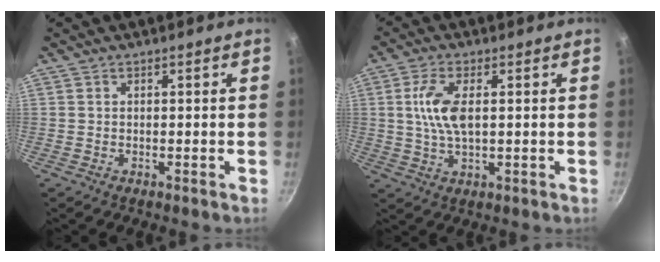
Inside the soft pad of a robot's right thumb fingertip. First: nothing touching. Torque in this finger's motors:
{"motor_torque": [-0.46, 0.52, 0.93, 0.50, 0.10]}